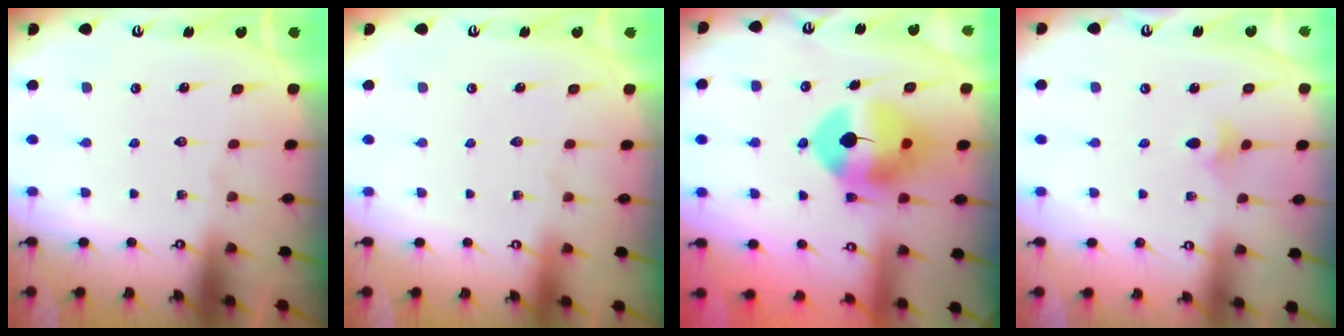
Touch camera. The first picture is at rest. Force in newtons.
{"total": 0.0}
{"total": 10.9, "press": 10.8, "slide": 1.7}
{"total": 2.9, "press": 2.9, "slide": 0.6}